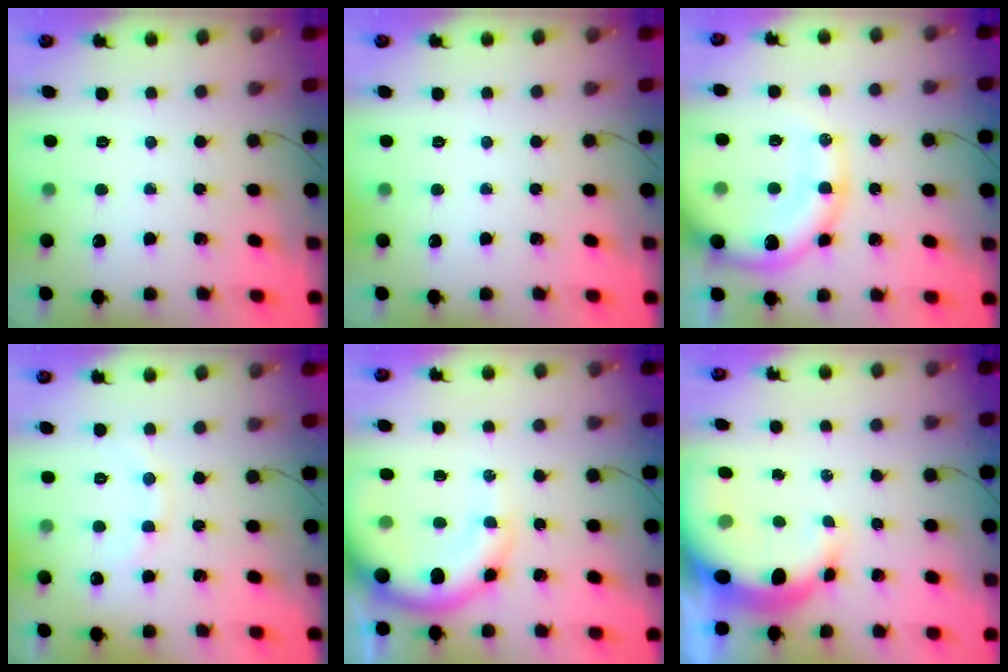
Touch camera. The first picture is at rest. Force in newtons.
{"total": 0.0}
{"total": 18.2, "press": 17.7, "slide": 4.2}
{"total": 6.6, "press": 6.5, "slide": 1.1}
{"total": 12.8, "press": 12.5, "slide": 2.8}
{"total": 9.6, "press": 9.3, "slide": 2.2}